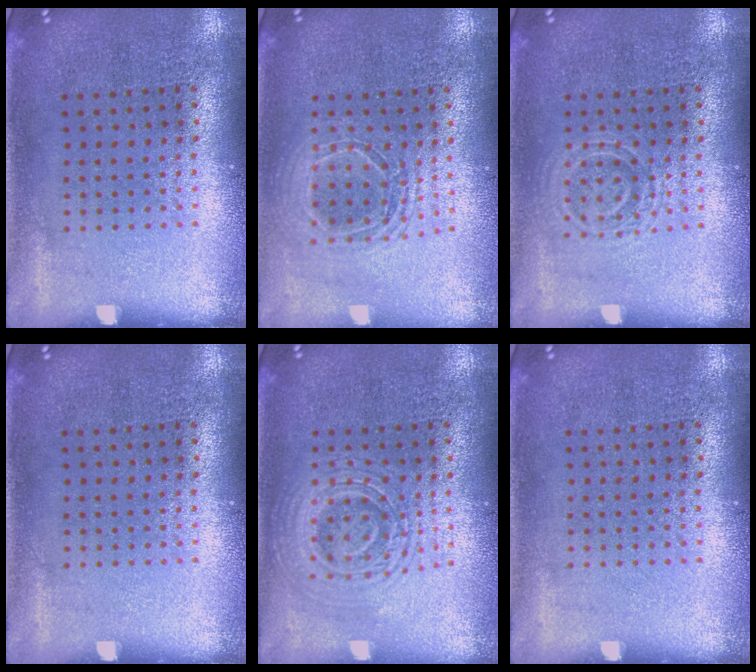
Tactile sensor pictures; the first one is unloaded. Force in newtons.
{"total": 1.7, "press": 1.5, "slide": 0.9}
{"total": 1.7, "press": 1.7, "slide": 0.4}
{"total": 0.0}
{"total": 2.8, "press": 2.8, "slide": 0.4}
{"total": 0.0}